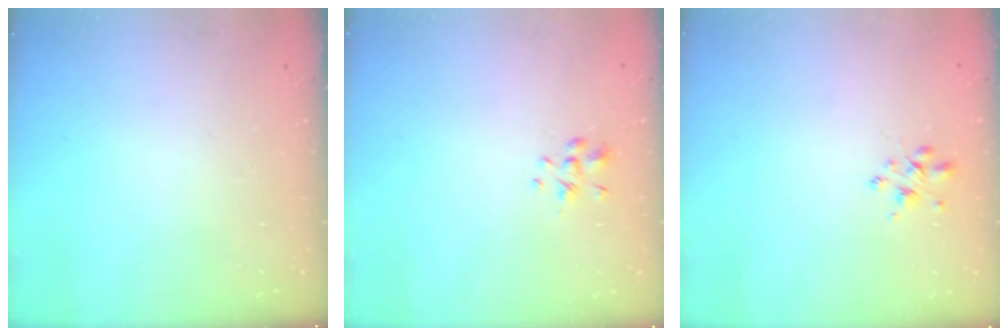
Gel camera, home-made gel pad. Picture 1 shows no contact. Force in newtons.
{"total": 1.3, "press": 1.1, "slide": 0.5}
{"total": 2.6, "press": 2.6, "slide": 0.4}